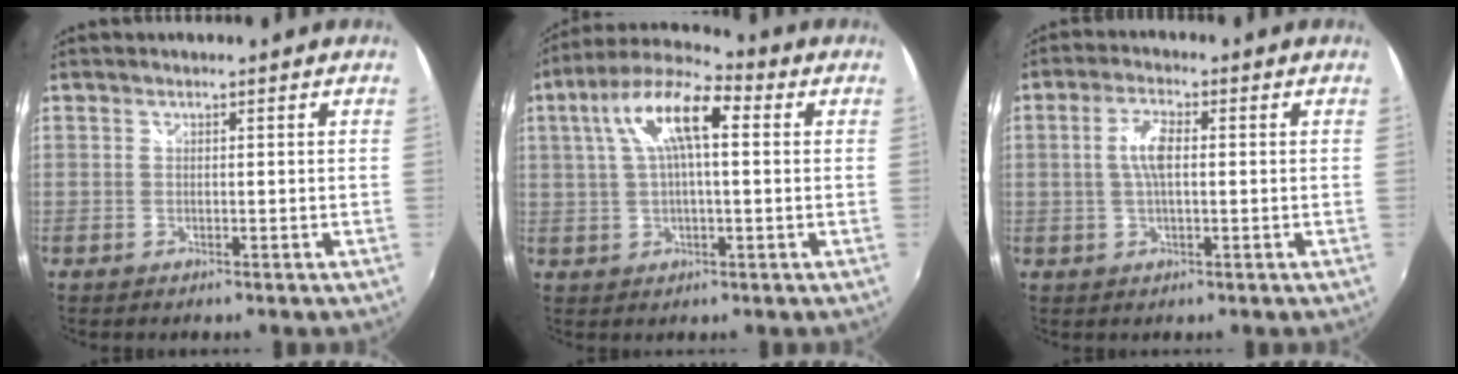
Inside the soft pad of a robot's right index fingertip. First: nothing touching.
{"total": 12.7, "force": [3.2, 4.4, 11.5], "torque": [-0.215, 0.030, 0.050]}
{"total": 4.9, "force": [0.3, 1.7, 4.5], "torque": [-0.091, 0.007, 0.006]}